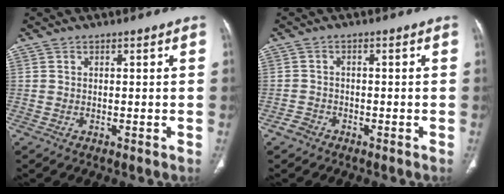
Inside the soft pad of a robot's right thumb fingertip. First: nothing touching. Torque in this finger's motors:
{"motor_torque": [-0.23, 0.00, -0.25, 0.11, 0.05]}